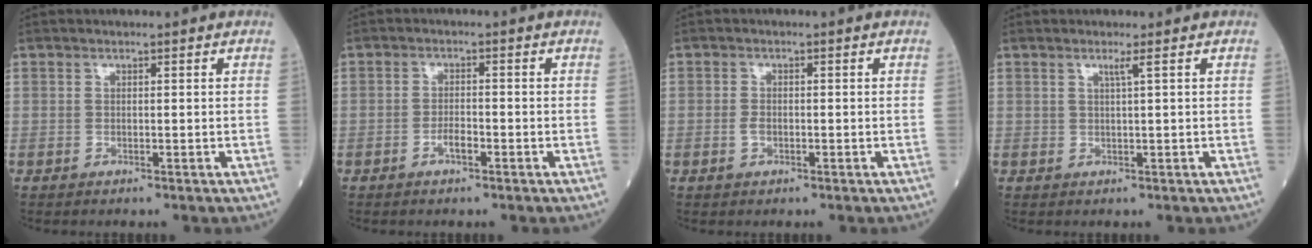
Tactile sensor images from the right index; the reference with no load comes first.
{"total": 2.1, "force": [-1.1, 0.6, 1.7], "torque": [-0.026, 0.003, -0.021]}
{"total": 1.5, "force": [-0.5, 0.9, 1.1], "torque": [-0.023, 0.001, -0.009]}
{"total": 1.5, "force": [0.6, -1.0, 0.9], "torque": [-0.028, -0.008, 0.014]}